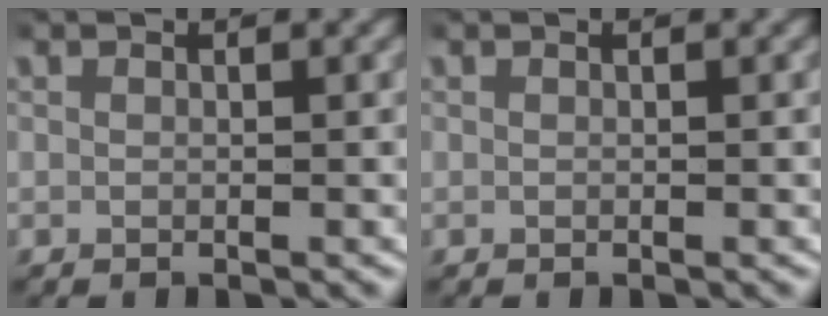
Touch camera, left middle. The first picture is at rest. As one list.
[{"total": 0.0}]